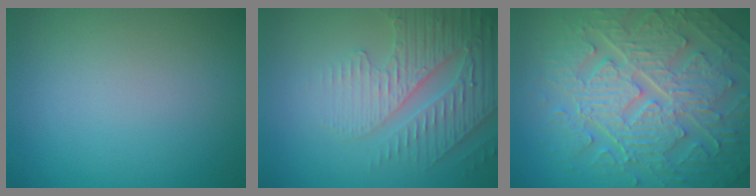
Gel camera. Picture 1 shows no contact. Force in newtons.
{"total": 4.3, "press": 4.1, "slide": 1.4}
{"total": 10.2, "press": 6.8, "slide": 7.5}